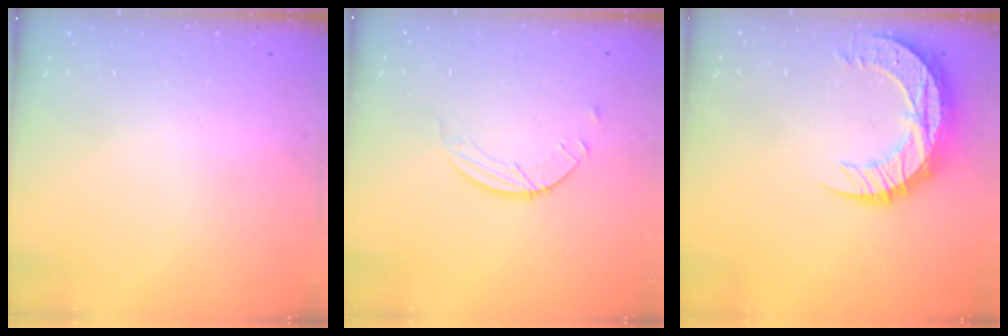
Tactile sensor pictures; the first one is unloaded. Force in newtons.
{"total": 2.5, "press": 2.4, "slide": 0.2}
{"total": 12.8, "press": 12.8, "slide": 0.9}